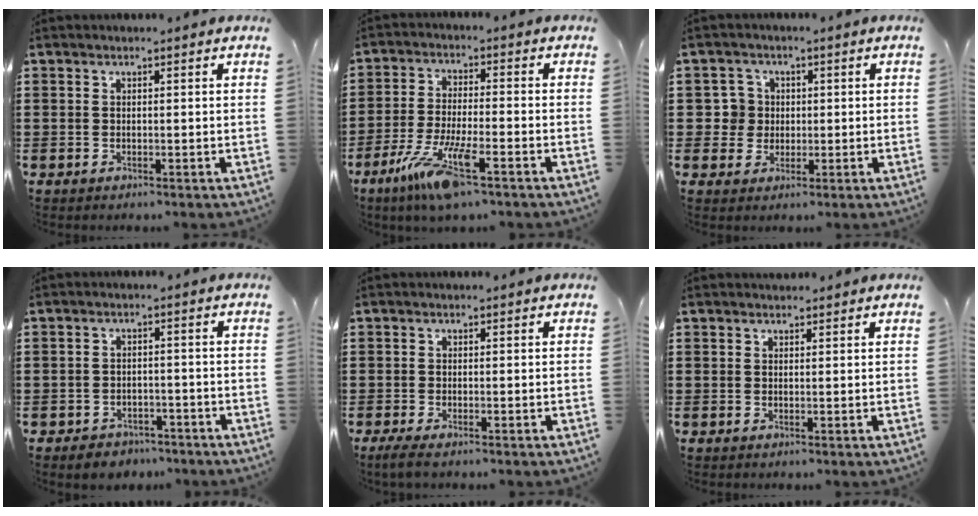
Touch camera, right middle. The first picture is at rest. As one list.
[{"total": 9.6, "force": [-5.7, 1.5, 7.6], "torque": [-0.163, -0.013, -0.108]}, {"total": 4.9, "force": [0.1, 4.8, 1.1], "torque": [-0.044, 0.014, 0.001]}, {"total": 2.8, "force": [-2.7, 0.7, -0.2], "torque": [-0.007, 0.000, -0.058]}, {"total": 1.6, "force": [-1.2, 0.2, 1.0], "torque": [-0.027, -0.006, -0.024]}, {"total": 0.7, "force": [0.7, 0.3, 0.0], "torque": [0.007, -0.004, 0.011]}]